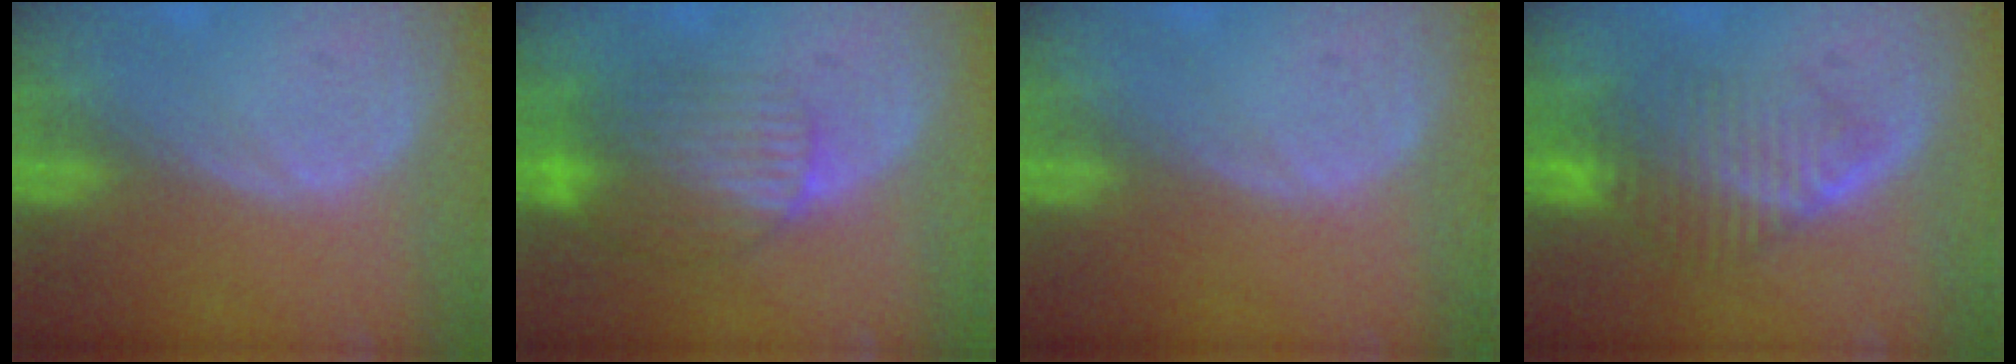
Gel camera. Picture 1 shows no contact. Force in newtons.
{"total": 8.1, "press": 7.4, "slide": 3.2}
{"total": 0.0}
{"total": 8.2, "press": 7.2, "slide": 3.8}